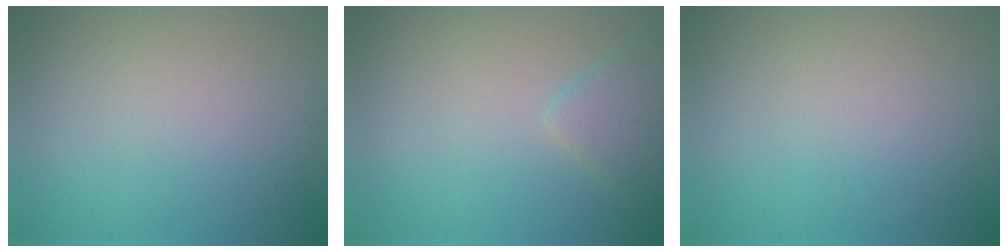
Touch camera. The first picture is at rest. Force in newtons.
{"total": 2.4, "press": 2.4, "slide": 0.2}
{"total": 0.0}